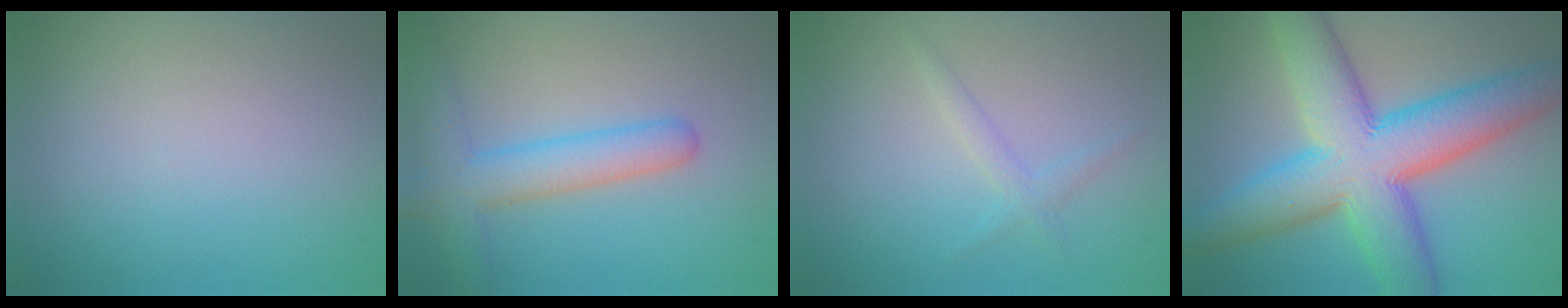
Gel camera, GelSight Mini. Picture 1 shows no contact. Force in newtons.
{"total": 4.9, "press": 4.9, "slide": 0.1}
{"total": 1.4, "press": 1.4, "slide": 0.1}
{"total": 12.2, "press": 12.2, "slide": 0.2}